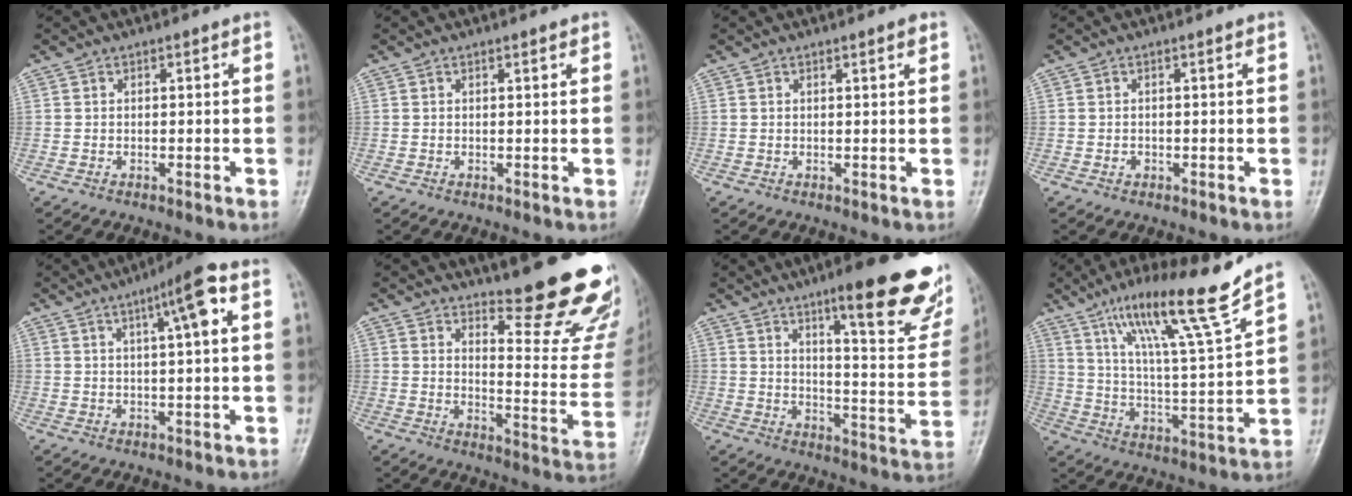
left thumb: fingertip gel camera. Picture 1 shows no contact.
{"total": 1.0, "force": [0.6, 0.4, 0.6], "torque": [-0.005, -0.001, 0.007]}
{"total": 1.4, "force": [0.8, 0.4, 1.1], "torque": [-0.011, -0.001, 0.009]}
{"total": 1.0, "force": [-0.3, 0.9, 0.4], "torque": [0.001, 0.002, -0.004]}
{"total": 8.4, "force": [2.8, 1.2, 7.8], "torque": [-0.121, 0.010, 0.041]}
{"total": 20.1, "force": [15.5, 4.5, 12.1], "torque": [-0.117, -0.143, 0.198]}
{"total": 22.9, "force": [14.2, 4.9, 17.3], "torque": [-0.192, -0.069, 0.196]}
{"total": 17.2, "force": [11.9, 0.5, 12.4], "torque": [-0.197, -0.062, 0.204]}